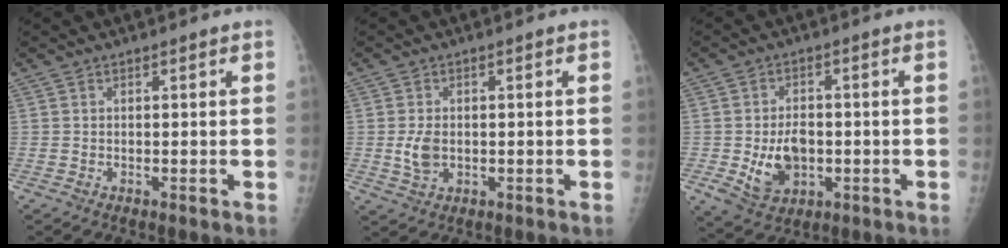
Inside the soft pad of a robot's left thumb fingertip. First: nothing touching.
{"total": 4.0, "force": [-0.4, 2.7, 3.0], "torque": [-0.058, -0.002, -0.005]}
{"total": 8.3, "force": [-1.7, 5.8, 5.7], "torque": [-0.083, 0.002, -0.018]}